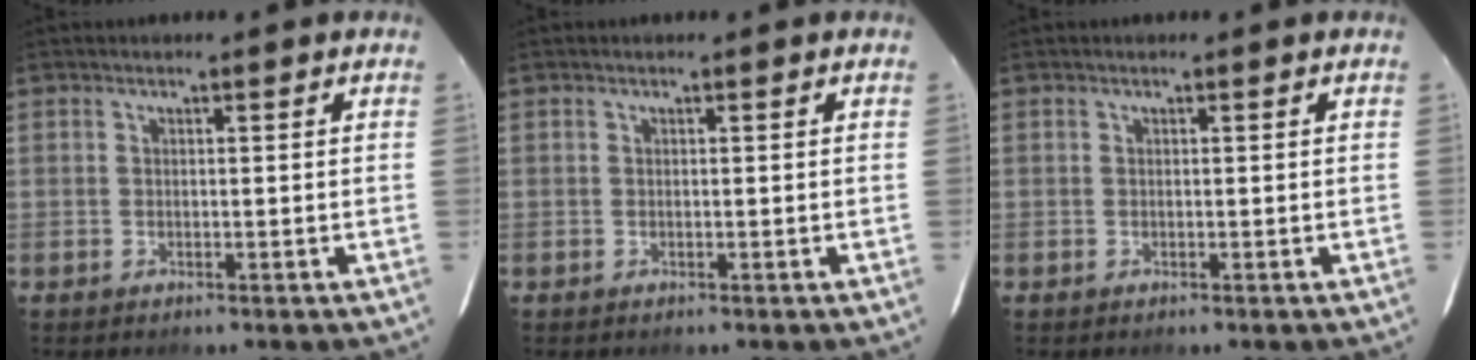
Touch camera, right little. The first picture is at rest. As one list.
[{"total": 0.0}, {"total": 0.0}]